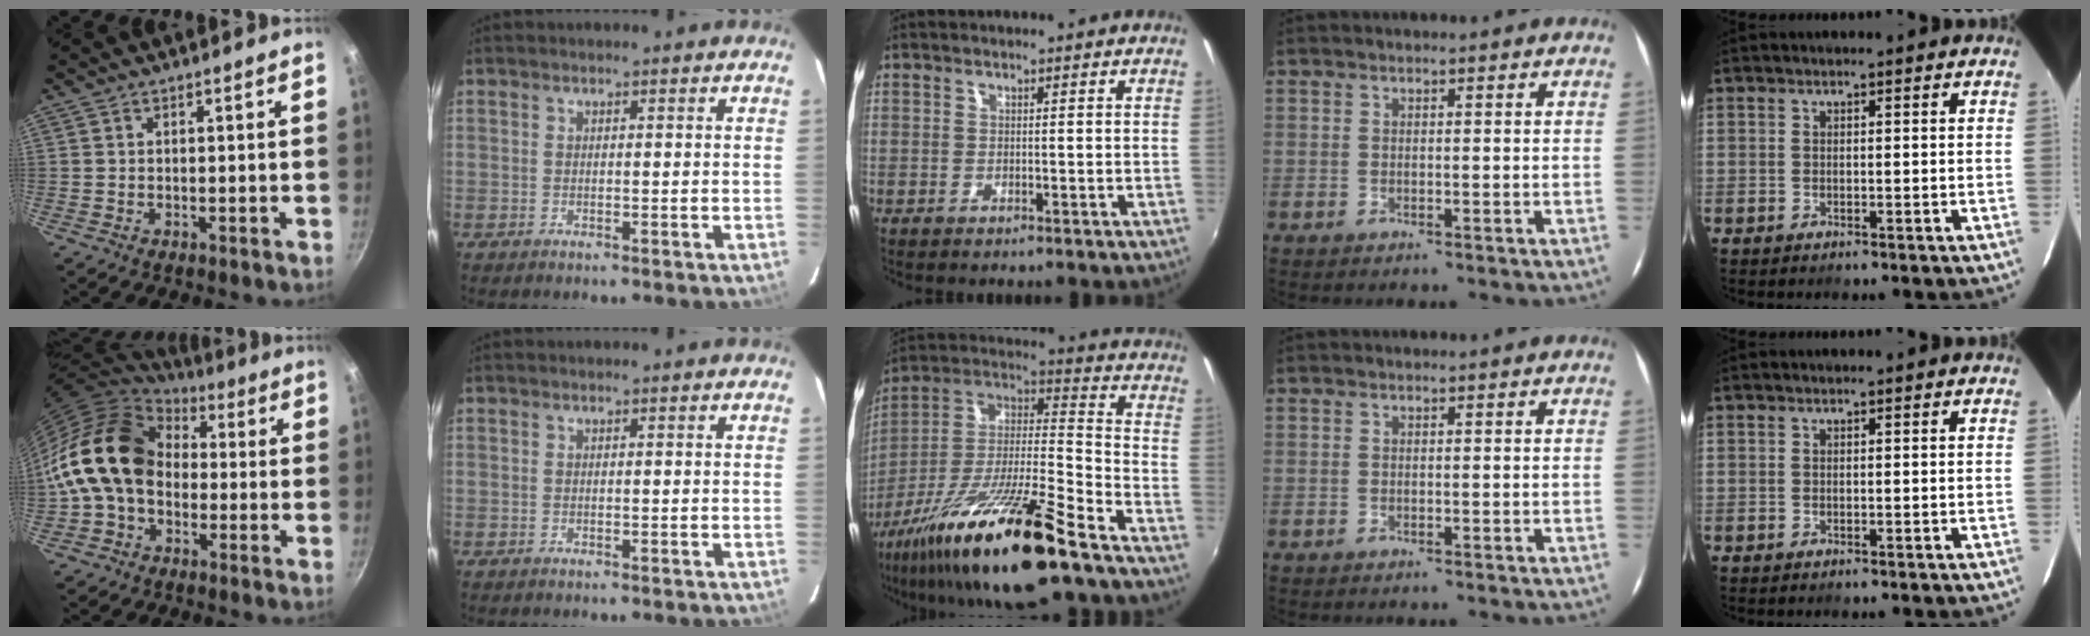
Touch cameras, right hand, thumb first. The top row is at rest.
{"thumb": {"total": 17.1, "force": [-0.4, 13.0, 11.1], "torque": [-0.179, 0.043, -0.023]}, "middle": {"total": 23.1, "force": [-15.3, 2.6, 17.1], "torque": [-0.297, -0.022, -0.272]}}